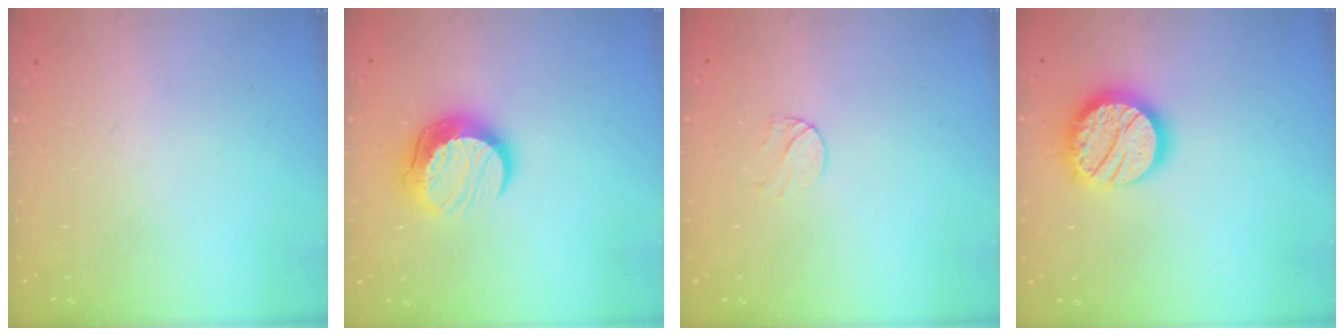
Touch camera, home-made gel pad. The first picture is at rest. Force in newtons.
{"total": 11.8, "press": 11.8, "slide": 1.0}
{"total": 6.6, "press": 6.5, "slide": 0.6}
{"total": 18.8, "press": 18.7, "slide": 1.2}